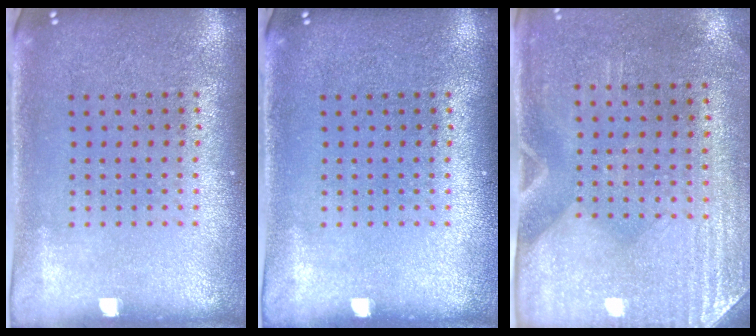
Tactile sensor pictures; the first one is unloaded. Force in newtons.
{"total": 0.0}
{"total": 2.9, "press": 2.5, "slide": 1.4}